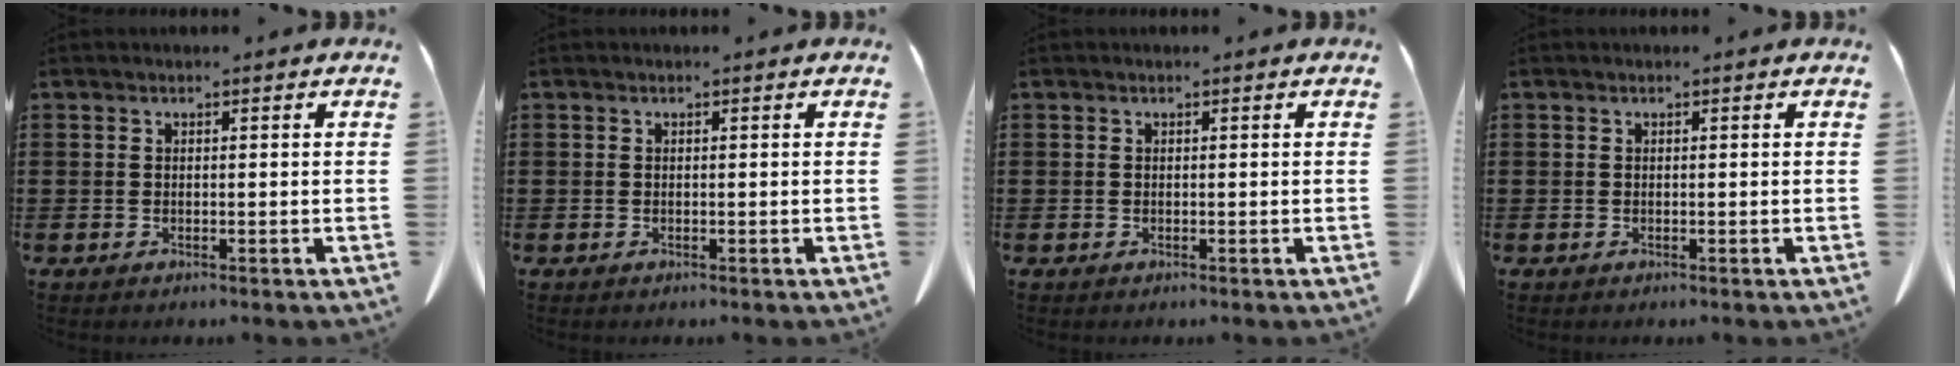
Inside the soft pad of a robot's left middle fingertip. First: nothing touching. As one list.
[{"total": 0.0}, {"total": 0.0}, {"total": 0.0}]